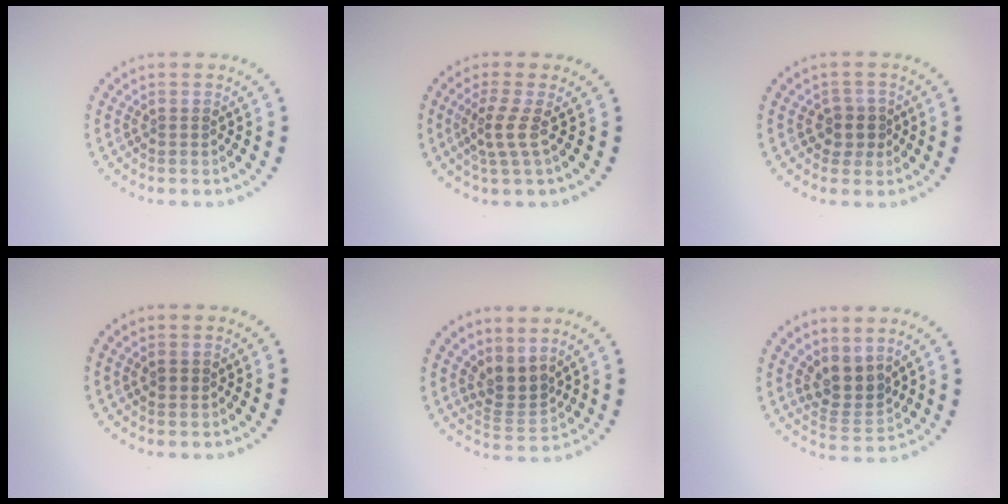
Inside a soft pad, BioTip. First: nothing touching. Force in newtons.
{"total": 2.2, "press": 1.4, "slide": 1.6}
{"total": 2.1, "press": 1.8, "slide": 1.1}
{"total": 0.9, "press": 0.8, "slide": 0.3}
{"total": 2.8, "press": 2.1, "slide": 1.8}
{"total": 3.4, "press": 2.8, "slide": 2.0}